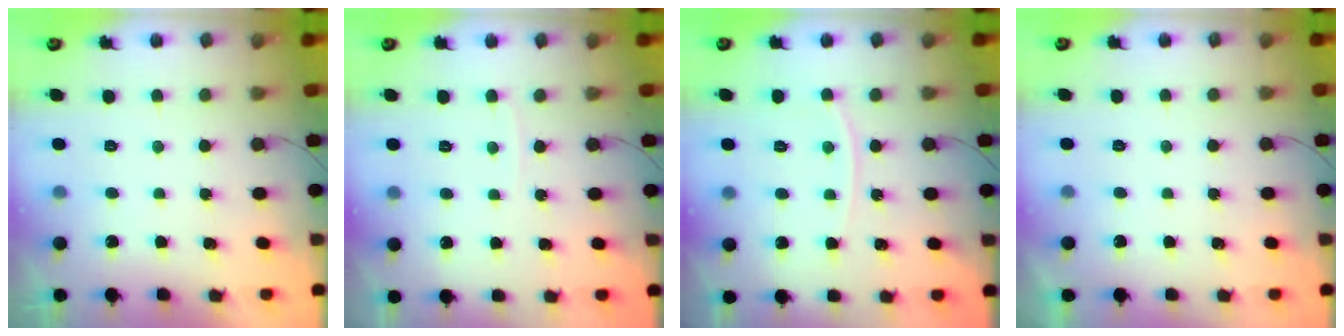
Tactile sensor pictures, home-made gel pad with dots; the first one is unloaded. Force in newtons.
{"total": 3.3, "press": 3.2, "slide": 0.4}
{"total": 6.6, "press": 6.5, "slide": 0.8}
{"total": 1.0, "press": 1.0, "slide": 0.1}